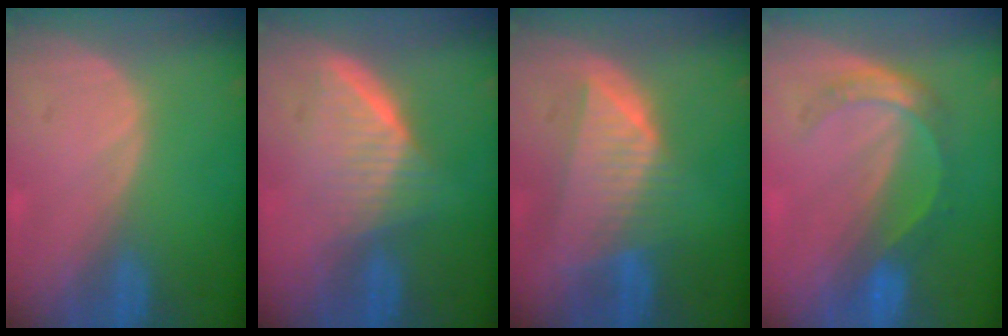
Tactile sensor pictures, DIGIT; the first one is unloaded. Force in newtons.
{"total": 6.8, "press": 6.0, "slide": 3.1}
{"total": 7.6, "press": 7.0, "slide": 3.0}
{"total": 5.5, "press": 4.8, "slide": 2.6}